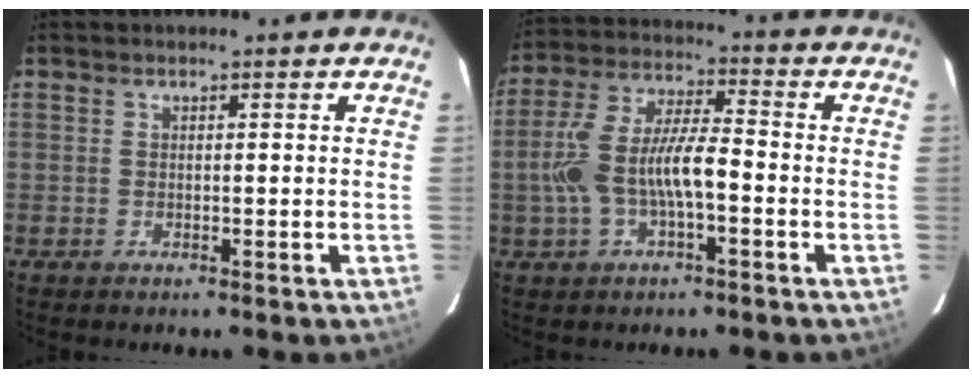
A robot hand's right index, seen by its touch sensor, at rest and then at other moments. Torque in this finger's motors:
{"motor_torque": [0.51, -0.16, 0.49, 0.20]}